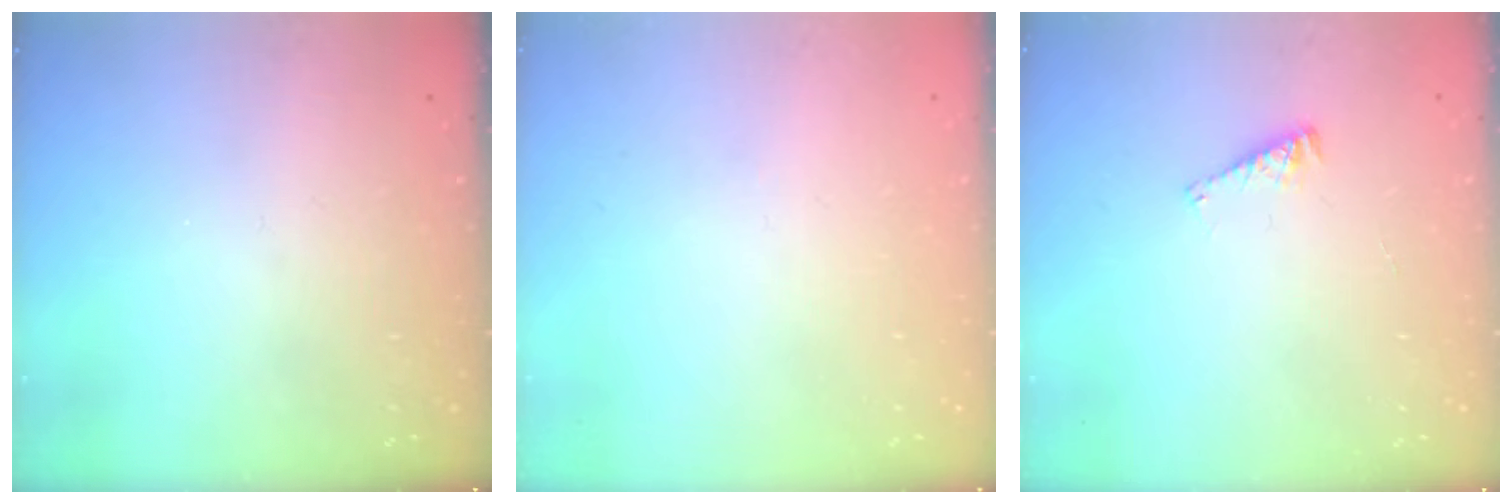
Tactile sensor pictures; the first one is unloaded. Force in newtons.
{"total": 0.0}
{"total": 2.6, "press": 2.6, "slide": 0.3}